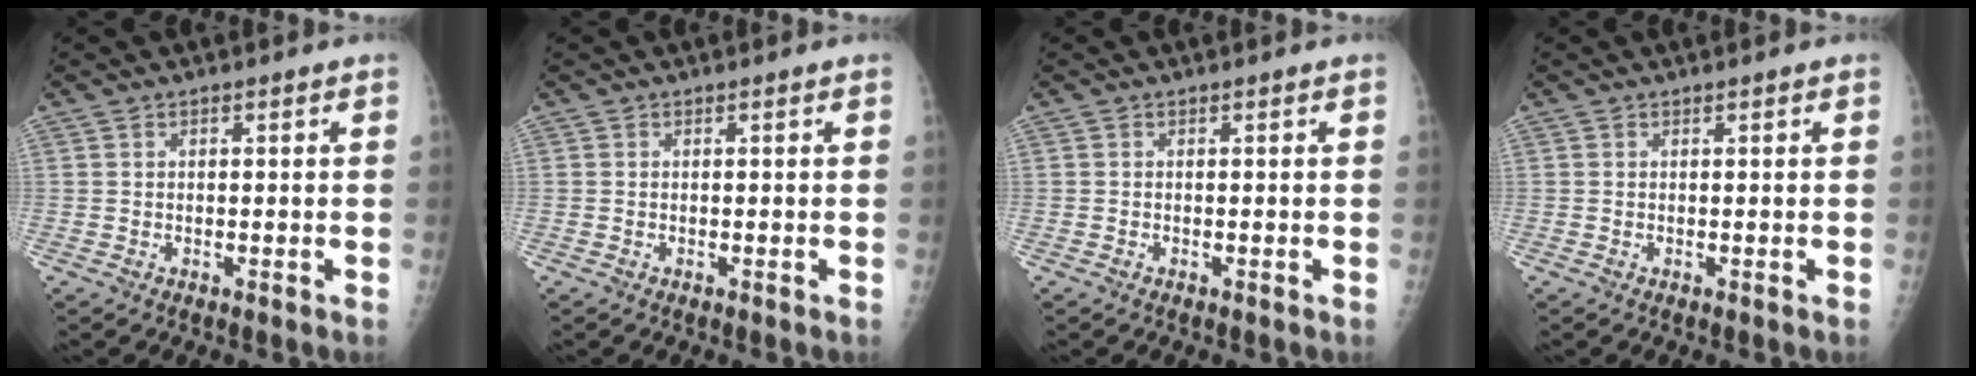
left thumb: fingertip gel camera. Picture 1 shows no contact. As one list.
[{"total": 0.0}, {"total": 0.0}, {"total": 0.0}]